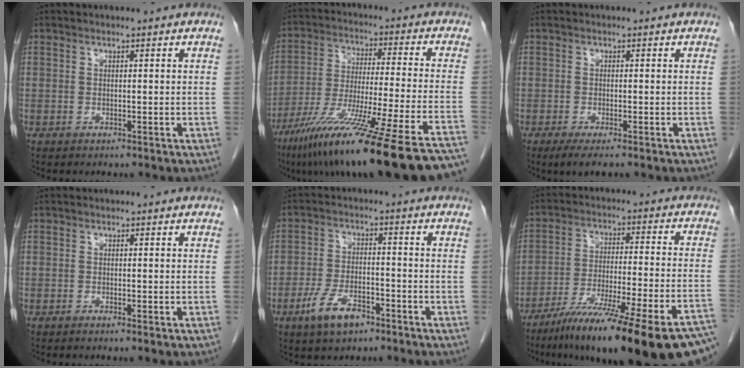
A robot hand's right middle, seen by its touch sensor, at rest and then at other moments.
{"total": 28.1, "force": [-21.7, -0.6, 17.9], "torque": [-0.206, -0.059, -0.339]}
{"total": 2.7, "force": [-1.8, 0.3, 2.0], "torque": [-0.034, -0.008, -0.032]}
{"total": 1.1, "force": [-0.8, 0.1, 0.8], "torque": [-0.013, -0.002, -0.009]}
{"total": 7.0, "force": [-4.3, 2.9, 4.7], "torque": [-0.100, 0.000, -0.074]}
{"total": 28.0, "force": [-21.0, 1.9, 18.5], "torque": [-0.207, -0.032, -0.312]}